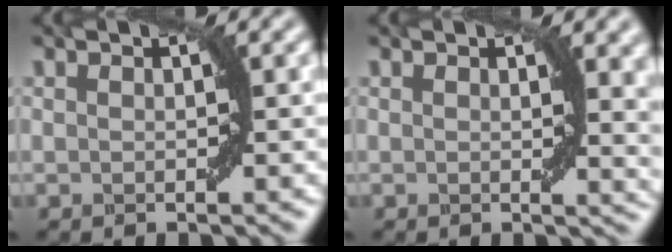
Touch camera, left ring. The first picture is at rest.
{"total": 3.8, "force": [1.1, 1.2, 3.4], "torque": [-0.031, -0.003, 0.018]}